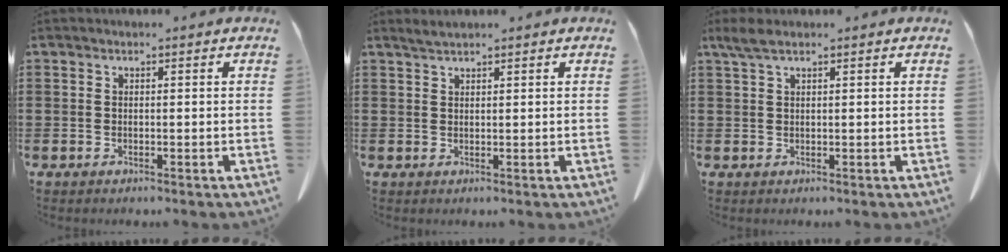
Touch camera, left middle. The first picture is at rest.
{"total": 1.3, "force": [1.2, 0.1, 0.6], "torque": [-0.014, 0.000, 0.023]}
{"total": 2.5, "force": [1.5, 0.6, 1.9], "torque": [-0.041, 0.003, 0.028]}